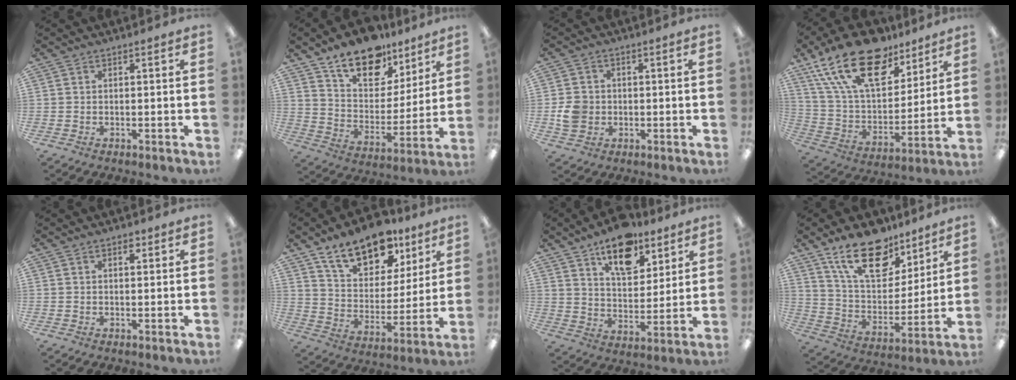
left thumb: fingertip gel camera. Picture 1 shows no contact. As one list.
[{"total": 16.3, "force": [12.1, 8.6, 6.8], "torque": [-0.115, -0.076, 0.219]}, {"total": 5.4, "force": [-0.6, 4.8, 2.3], "torque": [-0.040, 0.007, -0.010]}, {"total": 23.4, "force": [14.8, 11.9, 13.7], "torque": [-0.259, -0.084, 0.261]}, {"total": 1.7, "force": [1.0, 0.9, 1.0], "torque": [-0.006, -0.004, 0.015]}, {"total": 16.8, "force": [12.0, 8.8, 7.7], "torque": [-0.119, -0.070, 0.213]}, {"total": 15.6, "force": [10.7, 7.8, 8.2], "torque": [-0.117, -0.052, 0.187]}, {"total": 19.2, "force": [13.3, 9.6, 10.0], "torque": [-0.171, -0.068, 0.237]}]